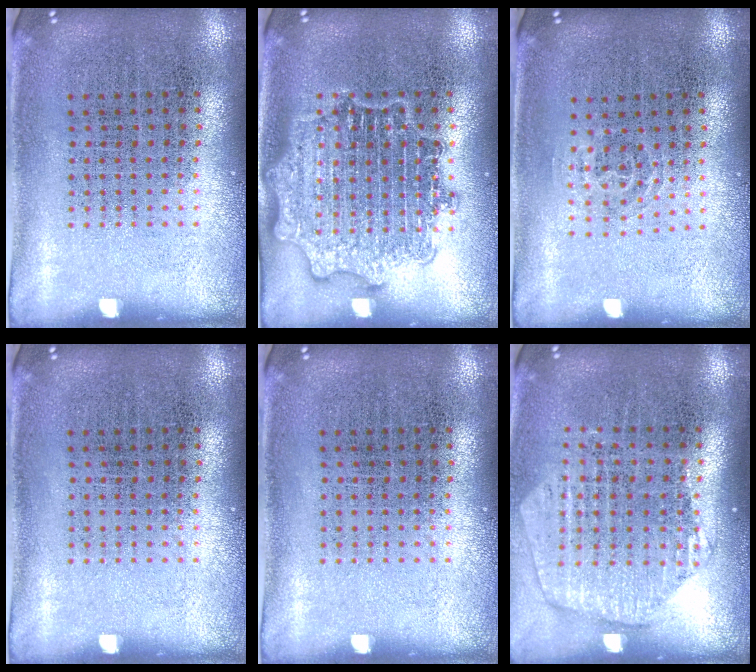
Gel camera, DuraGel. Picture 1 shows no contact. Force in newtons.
{"total": 3.0, "press": 3.0, "slide": 0.5}
{"total": 0.8, "press": 0.5, "slide": 0.7}
{"total": 0.0}
{"total": 0.0}
{"total": 1.8, "press": 1.7, "slide": 0.6}